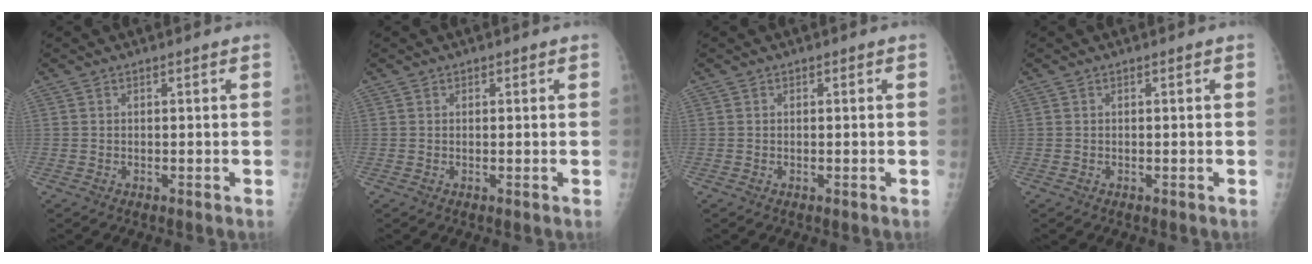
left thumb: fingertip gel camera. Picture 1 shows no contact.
{"total": 0.0}
{"total": 0.0}
{"total": 0.0}